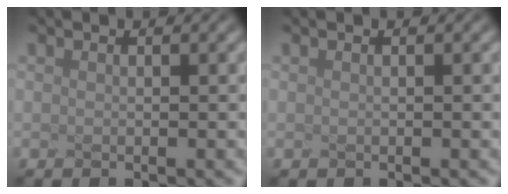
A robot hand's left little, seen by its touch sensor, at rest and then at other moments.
{"total": 0.0}